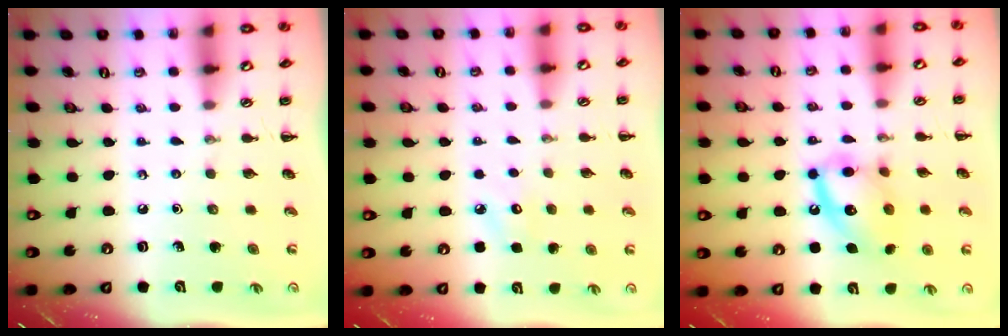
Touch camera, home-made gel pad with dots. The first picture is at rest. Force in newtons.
{"total": 6.0, "press": 5.9, "slide": 1.2}
{"total": 12.9, "press": 12.8, "slide": 1.5}